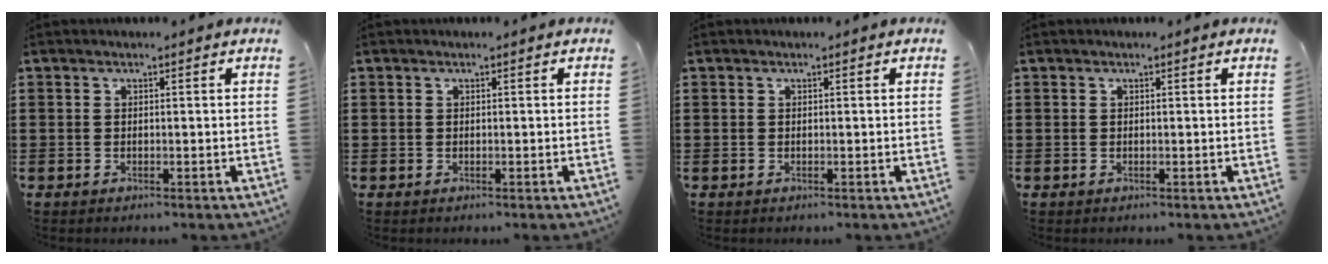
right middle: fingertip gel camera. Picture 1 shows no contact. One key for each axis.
{"total": 0.0}
{"total": 0.0}
{"total": 0.0}